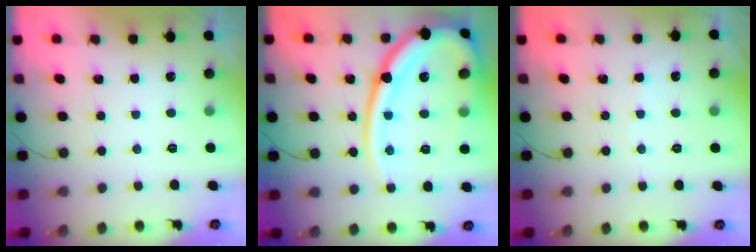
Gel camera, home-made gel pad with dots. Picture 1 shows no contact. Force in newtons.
{"total": 23.3, "press": 23.1, "slide": 2.6}
{"total": 2.0, "press": 2.0, "slide": 0.3}